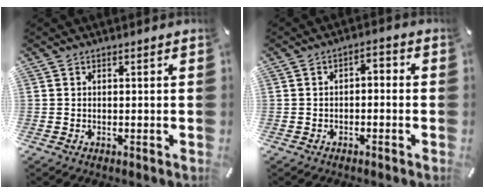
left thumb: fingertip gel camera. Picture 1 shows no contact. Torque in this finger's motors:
{"motor_torque": [0.98, 1.00, 0.09, -0.06, 0.16]}